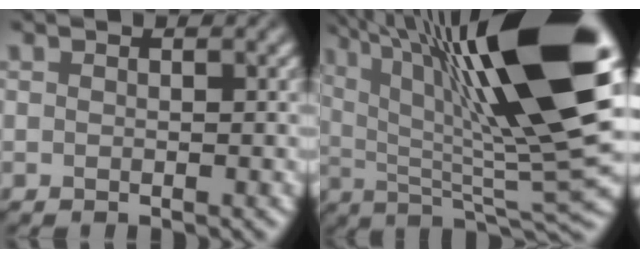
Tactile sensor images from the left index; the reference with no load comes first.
{"total": 18.0, "force": [6.7, 4.0, 16.2], "torque": [-0.262, 0.011, 0.118]}